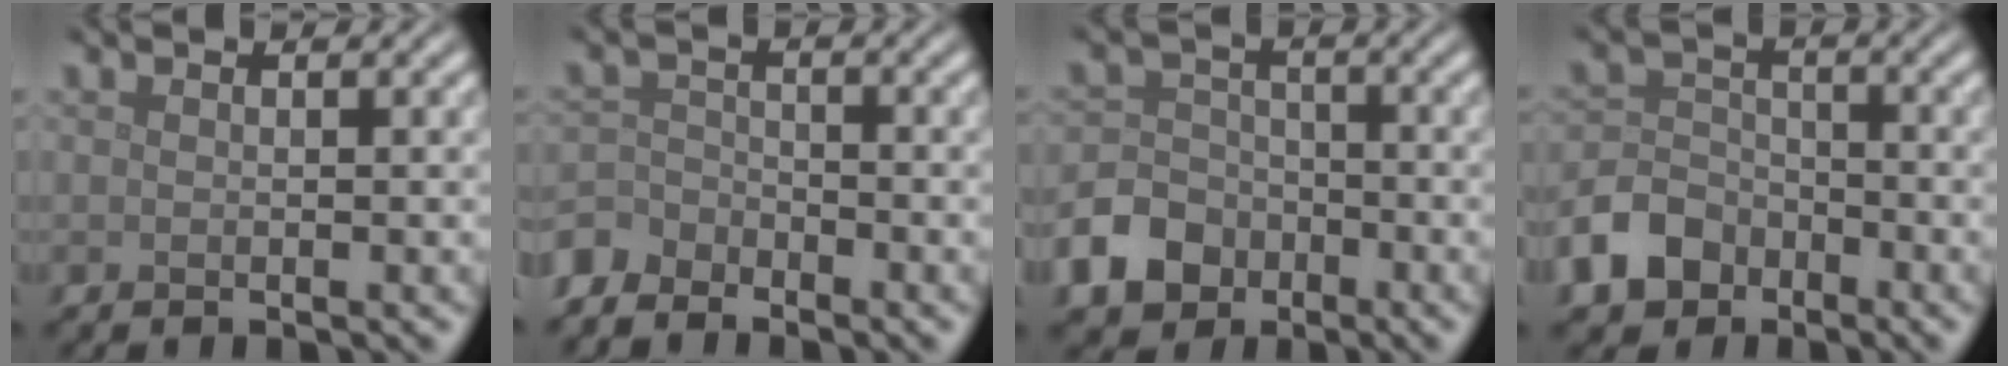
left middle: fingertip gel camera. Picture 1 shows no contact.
{"total": 3.0, "force": [-2.8, 1.2, 0.2], "torque": [0.001, -0.005, -0.065]}
{"total": 6.3, "force": [-3.6, 4.8, 1.9], "torque": [-0.034, -0.008, -0.085]}
{"total": 5.0, "force": [-3.0, 3.6, 1.7], "torque": [-0.033, 0.000, -0.069]}